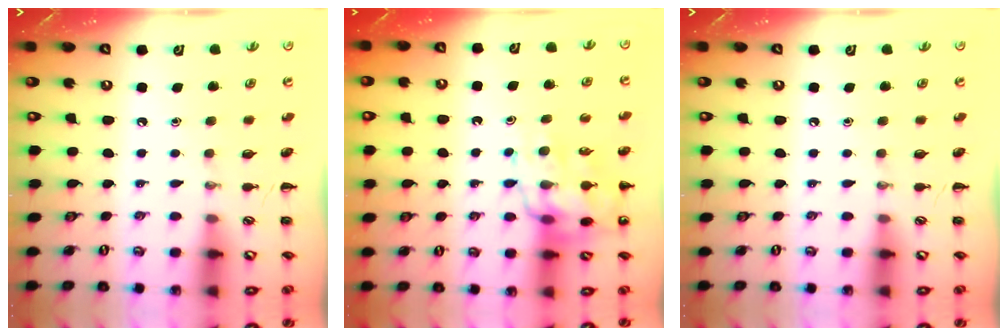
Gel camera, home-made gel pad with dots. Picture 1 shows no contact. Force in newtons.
{"total": 17.8, "press": 17.4, "slide": 3.5}
{"total": 0.0}